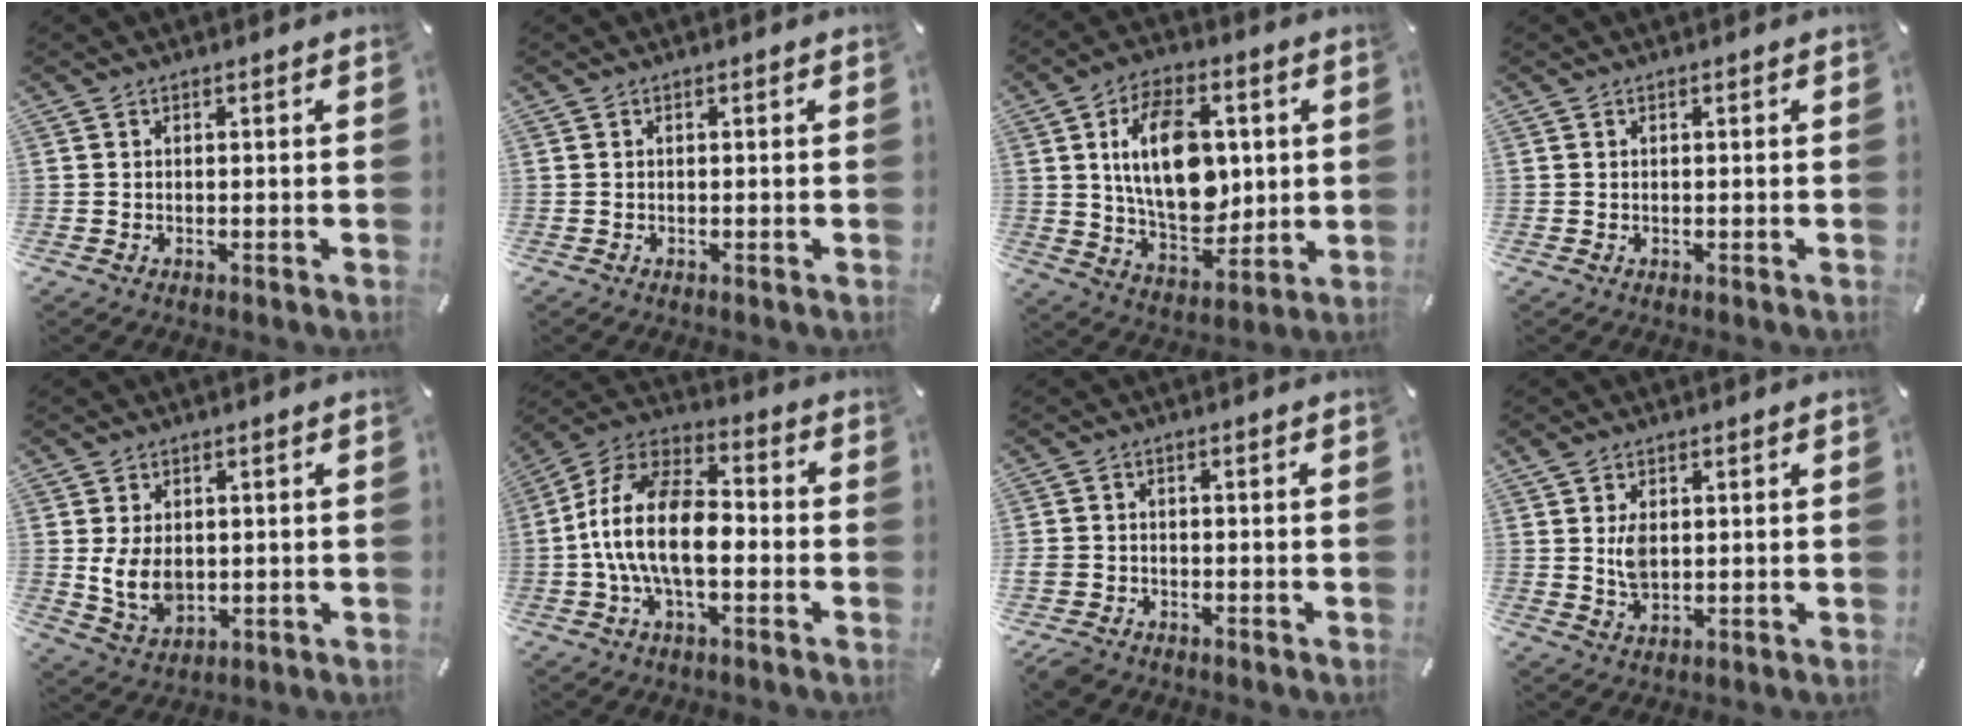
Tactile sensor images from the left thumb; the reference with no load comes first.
{"total": 0.0}
{"total": 18.0, "force": [2.8, 11.4, 13.7], "torque": [-0.257, 0.004, 0.047]}
{"total": 0.0}
{"total": 7.6, "force": [0.2, 5.7, 5.0], "torque": [-0.111, -0.006, 0.000]}
{"total": 15.5, "force": [-3.2, 8.5, 12.6], "torque": [-0.264, 0.014, -0.059]}
{"total": 3.7, "force": [-2.3, 2.7, 1.0], "torque": [-0.035, 0.009, -0.049]}
{"total": 4.7, "force": [1.0, 3.0, 3.6], "torque": [-0.075, -0.001, 0.013]}